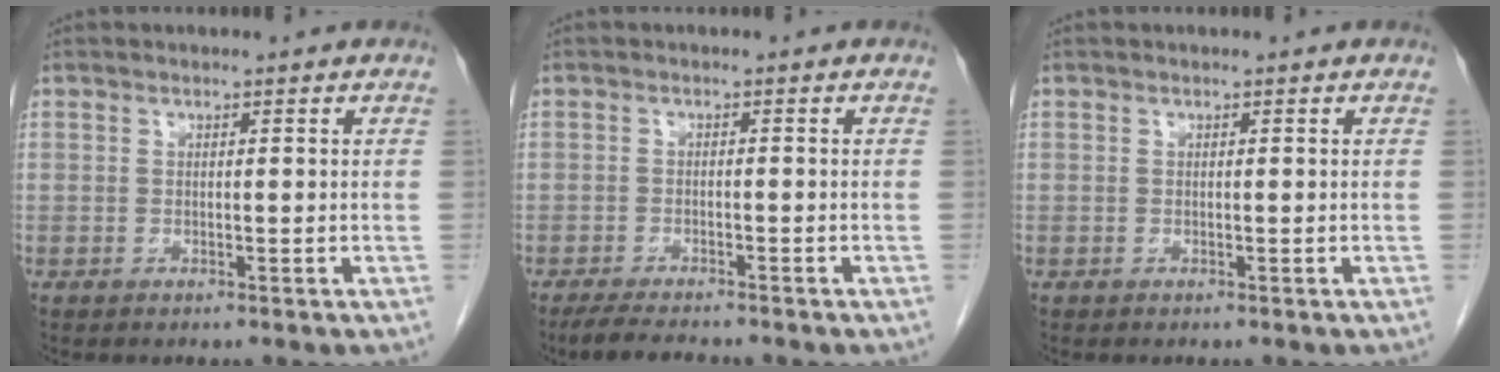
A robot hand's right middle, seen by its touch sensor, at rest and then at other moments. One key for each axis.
{"total": 4.3, "fx": -3.8, "fy": 0.4, "fz": 1.9, "tx": -0.038, "ty": -0.015, "tz": -0.065}
{"total": 0.0}